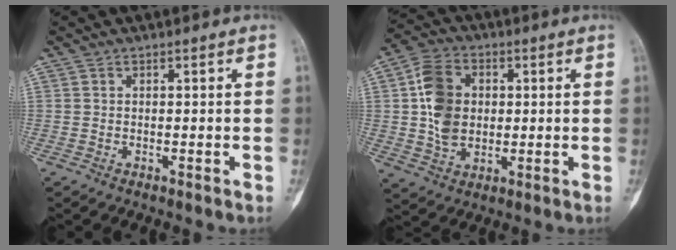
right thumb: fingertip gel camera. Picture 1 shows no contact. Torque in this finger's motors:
{"motor_torque": [-0.40, 0.84, 0.47, -0.32, 0.12]}